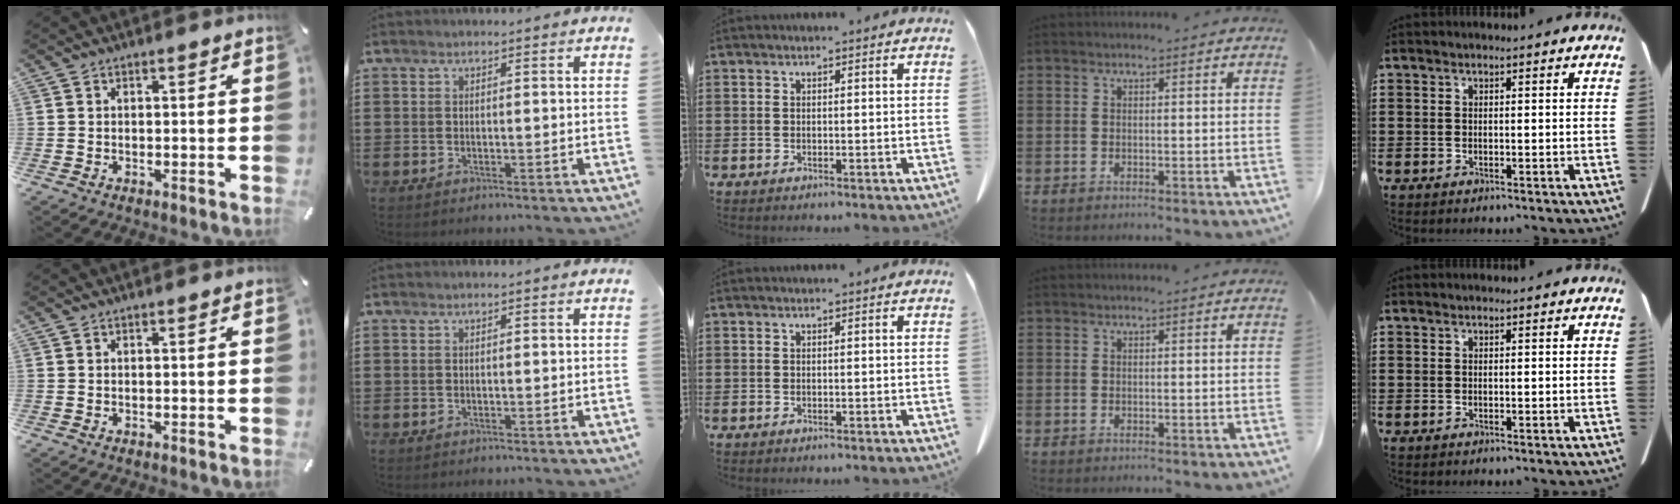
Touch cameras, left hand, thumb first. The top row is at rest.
{}